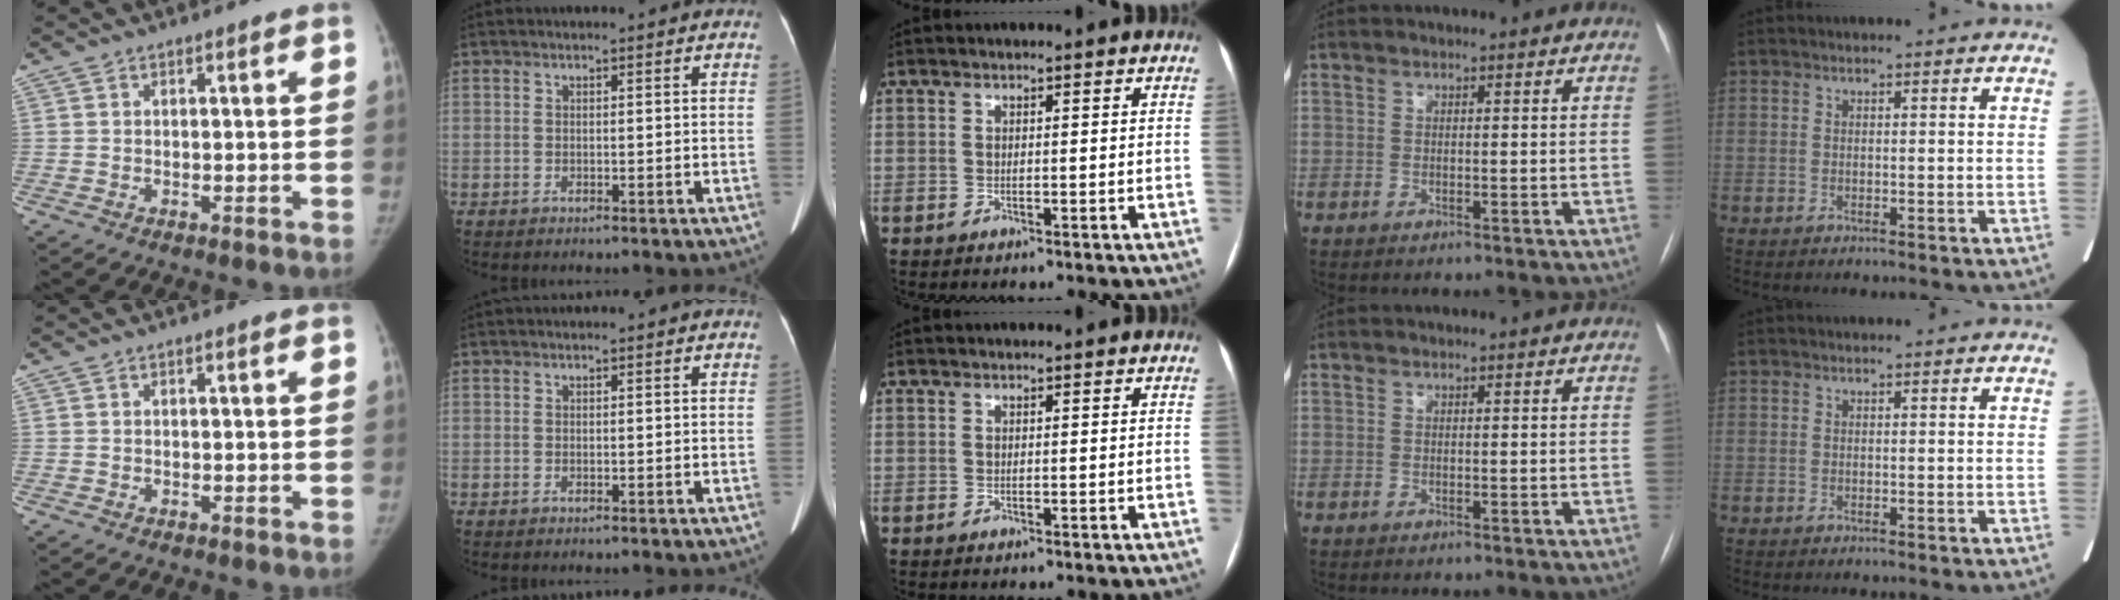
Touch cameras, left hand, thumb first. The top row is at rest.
{}